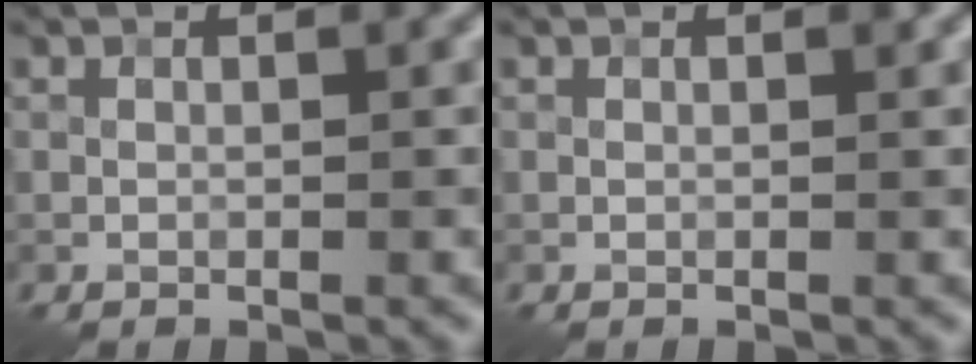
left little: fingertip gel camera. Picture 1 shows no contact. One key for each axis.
{"total": 0.0}